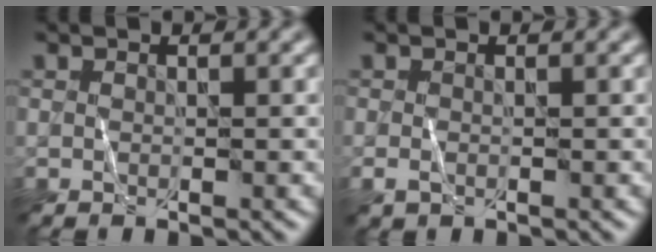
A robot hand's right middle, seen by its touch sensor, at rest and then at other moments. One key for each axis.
{"total": 1.3, "fx": -0.4, "fy": 0.9, "fz": 0.9, "tx": -0.023, "ty": -0.002, "tz": -0.009}